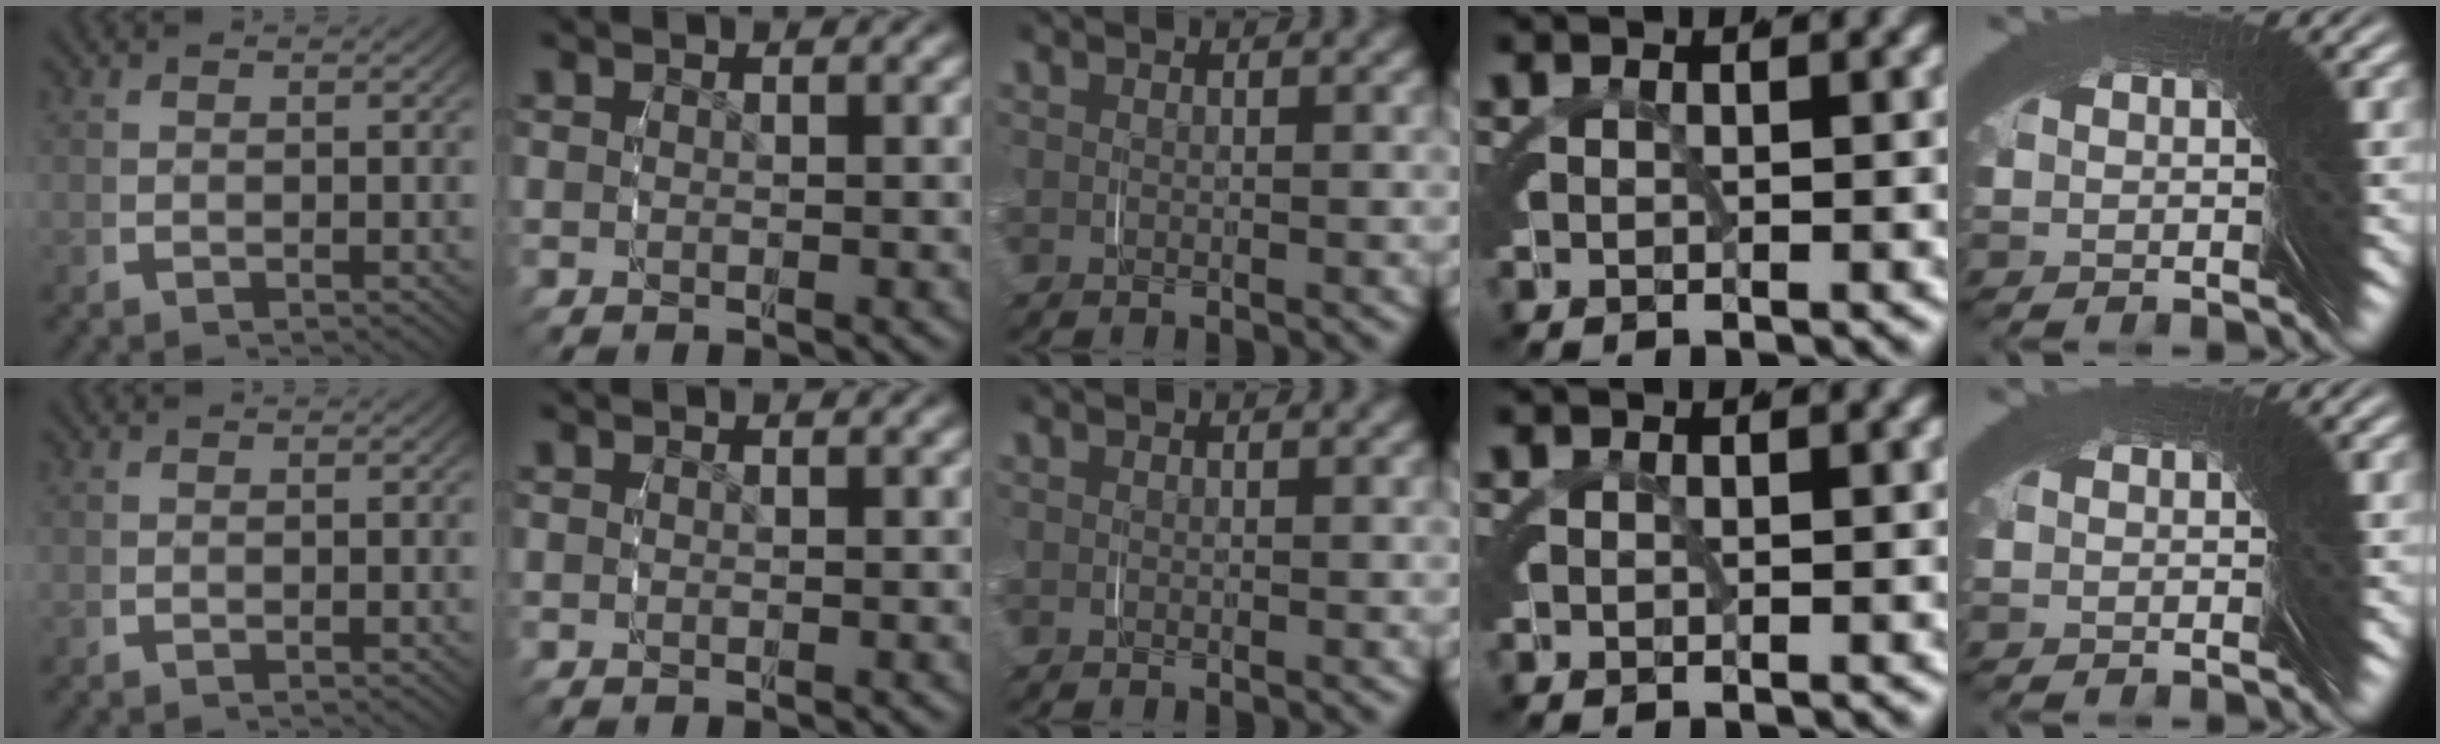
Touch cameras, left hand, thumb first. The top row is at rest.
{}